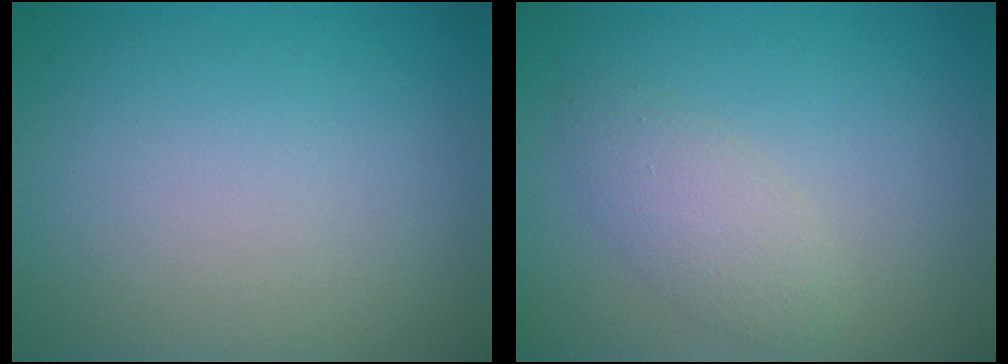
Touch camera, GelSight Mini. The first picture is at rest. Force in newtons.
{"total": 2.4, "press": 2.4, "slide": 0.1}